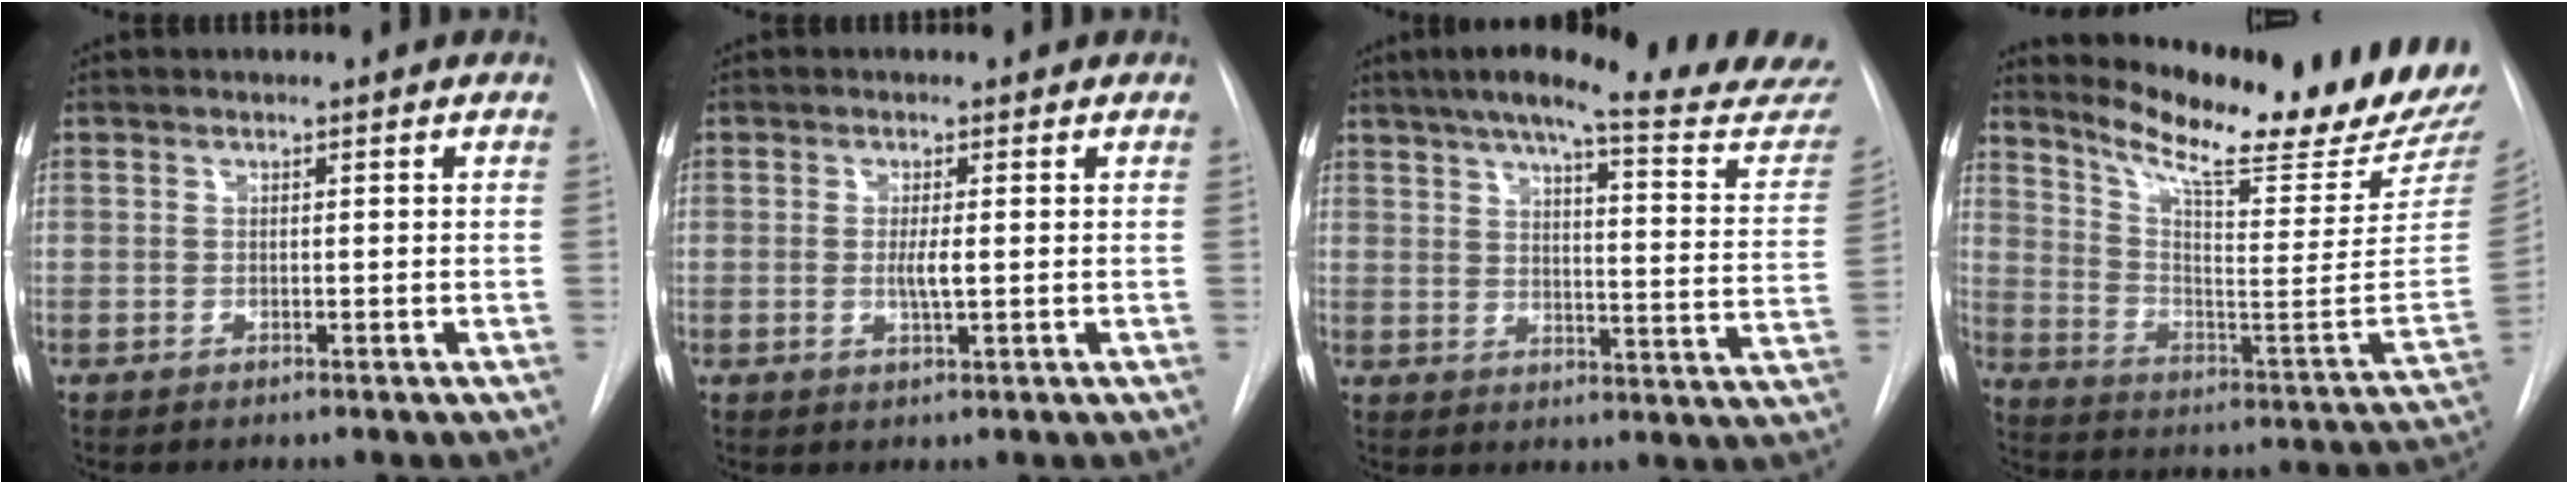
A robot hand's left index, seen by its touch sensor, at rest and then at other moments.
{"total": 2.2, "force": [0.0, 0.2, 2.2], "torque": [-0.046, -0.003, 0.000]}
{"total": 25.2, "force": [22.6, 1.0, 11.2], "torque": [-0.164, -0.073, 0.275]}
{"total": 23.4, "force": [20.9, 0.6, 10.4], "torque": [-0.174, -0.097, 0.295]}